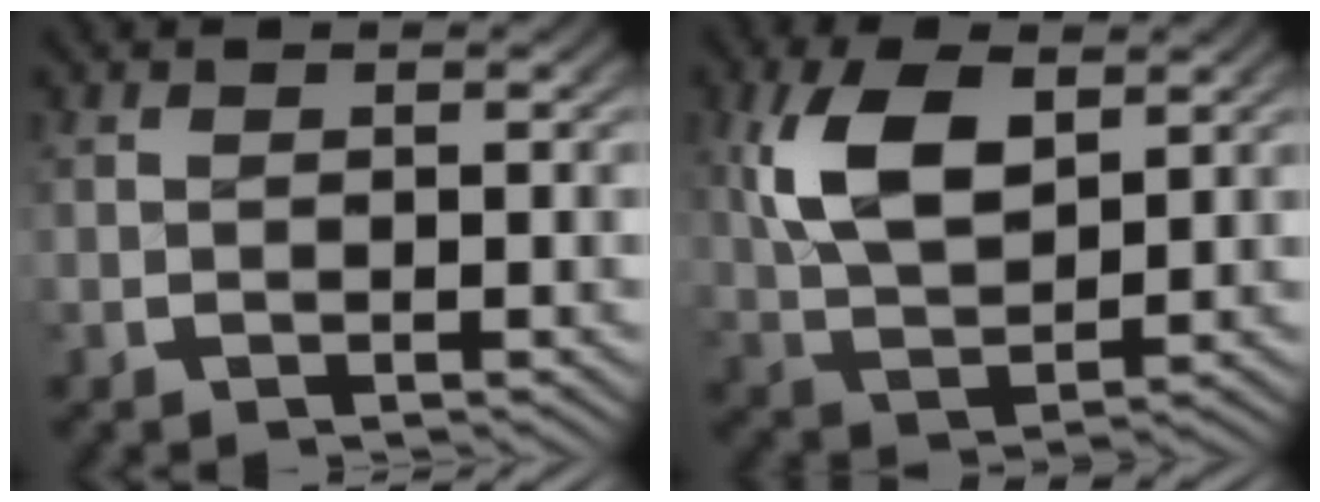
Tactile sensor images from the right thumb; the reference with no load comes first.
{"total": 7.4, "force": [1.8, 4.3, 5.8], "torque": [-0.134, -0.015, 0.046]}